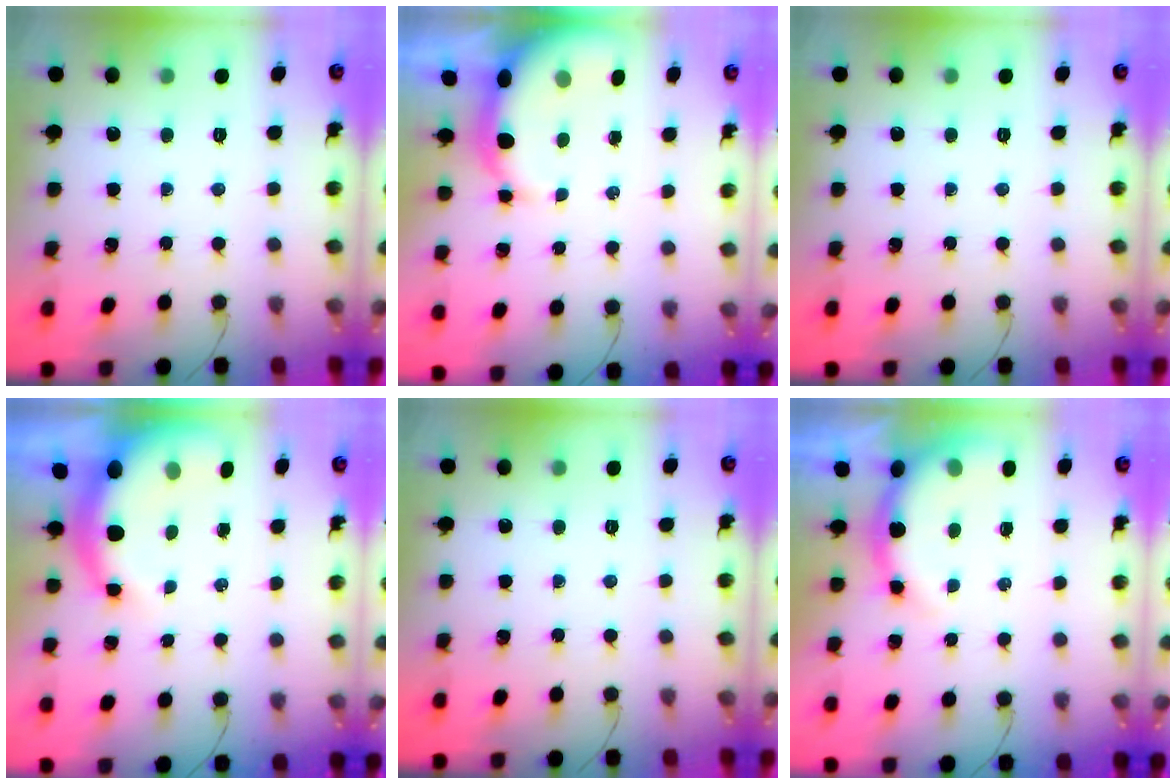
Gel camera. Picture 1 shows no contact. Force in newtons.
{"total": 6.2, "press": 6.0, "slide": 1.3}
{"total": 0.0}
{"total": 8.2, "press": 8.0, "slide": 1.8}
{"total": 0.0}
{"total": 8.2, "press": 8.1, "slide": 1.0}